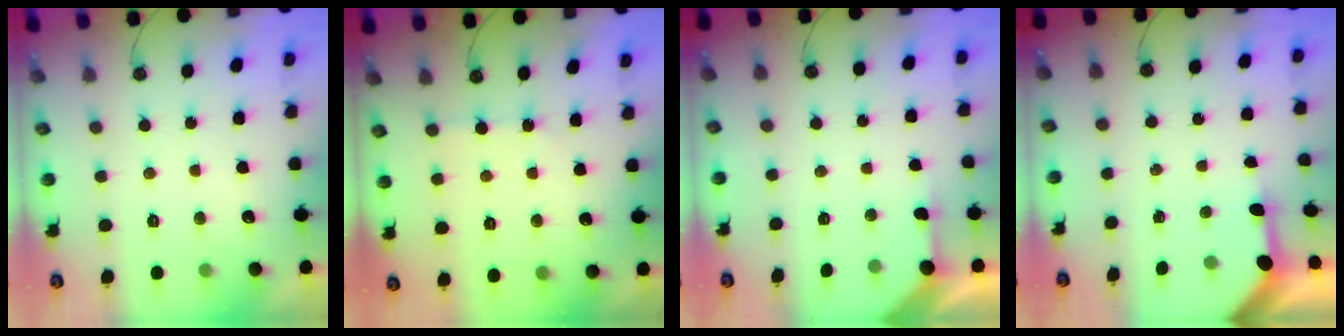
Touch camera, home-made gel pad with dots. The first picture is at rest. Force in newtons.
{"total": 2.8, "press": 2.8, "slide": 0.4}
{"total": 2.4, "press": 2.4, "slide": 0.3}
{"total": 3.4, "press": 3.4, "slide": 0.4}